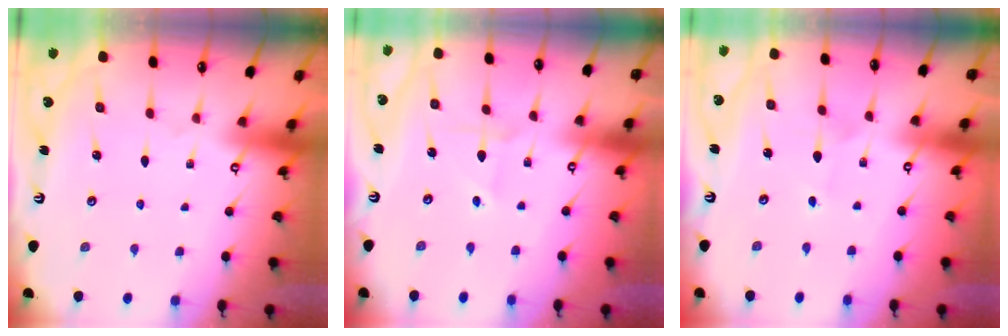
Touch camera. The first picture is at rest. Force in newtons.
{"total": 1.5, "press": 1.5, "slide": 0.1}
{"total": 1.9, "press": 1.9, "slide": 0.2}